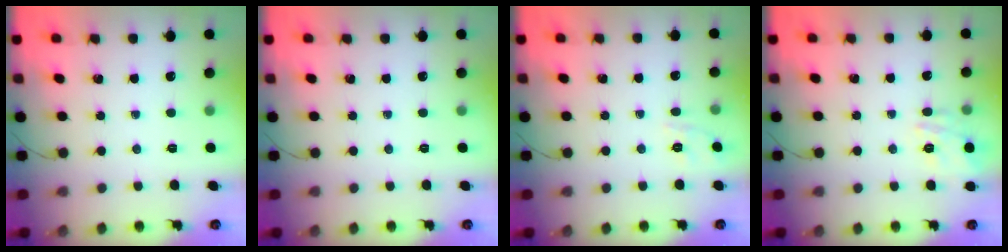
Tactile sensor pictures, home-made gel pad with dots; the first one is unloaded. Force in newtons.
{"total": 0.0}
{"total": 1.7, "press": 0.3, "slide": 1.6}
{"total": 13.8, "press": 13.8, "slide": 0.6}